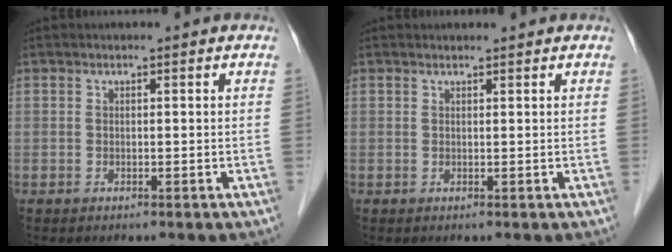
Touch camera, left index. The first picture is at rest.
{"total": 0.9, "force": [0.9, 0.1, 0.0], "torque": [-0.009, 0.008, 0.017]}